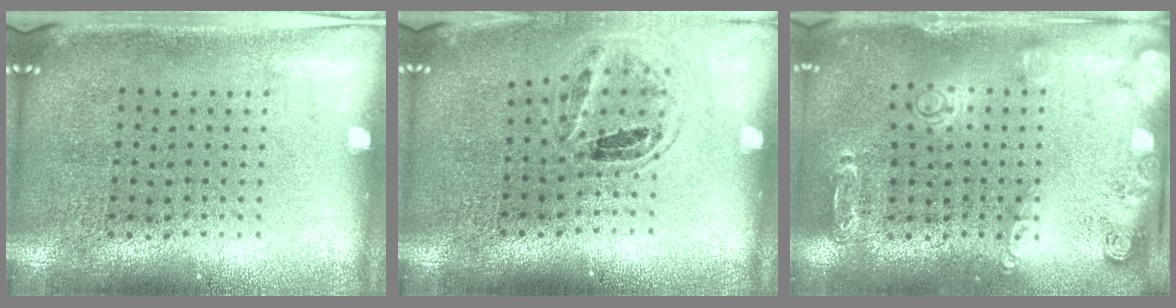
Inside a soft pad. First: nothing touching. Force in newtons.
{"total": 0.9, "press": 0.9, "slide": 0.3}
{"total": 1.5, "press": 1.5, "slide": 0.3}